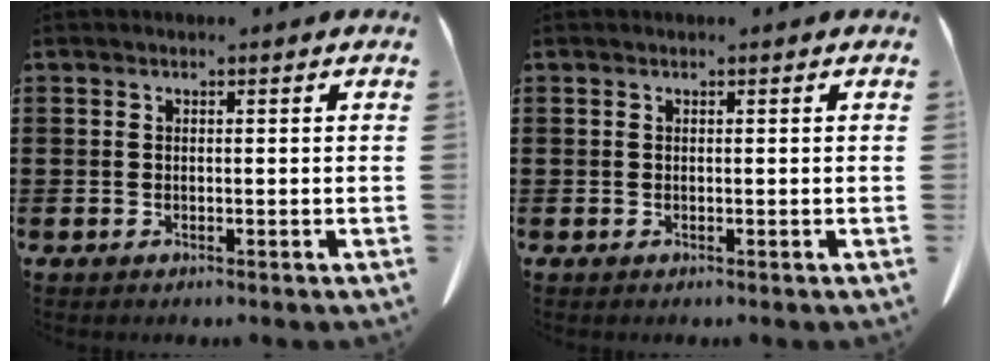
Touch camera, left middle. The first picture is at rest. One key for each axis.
{"total": 0.0}